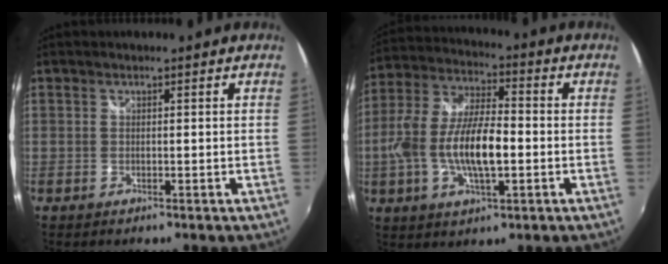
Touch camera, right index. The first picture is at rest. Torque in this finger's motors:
{"motor_torque": [1.10, -0.63, 0.43, 0.21]}